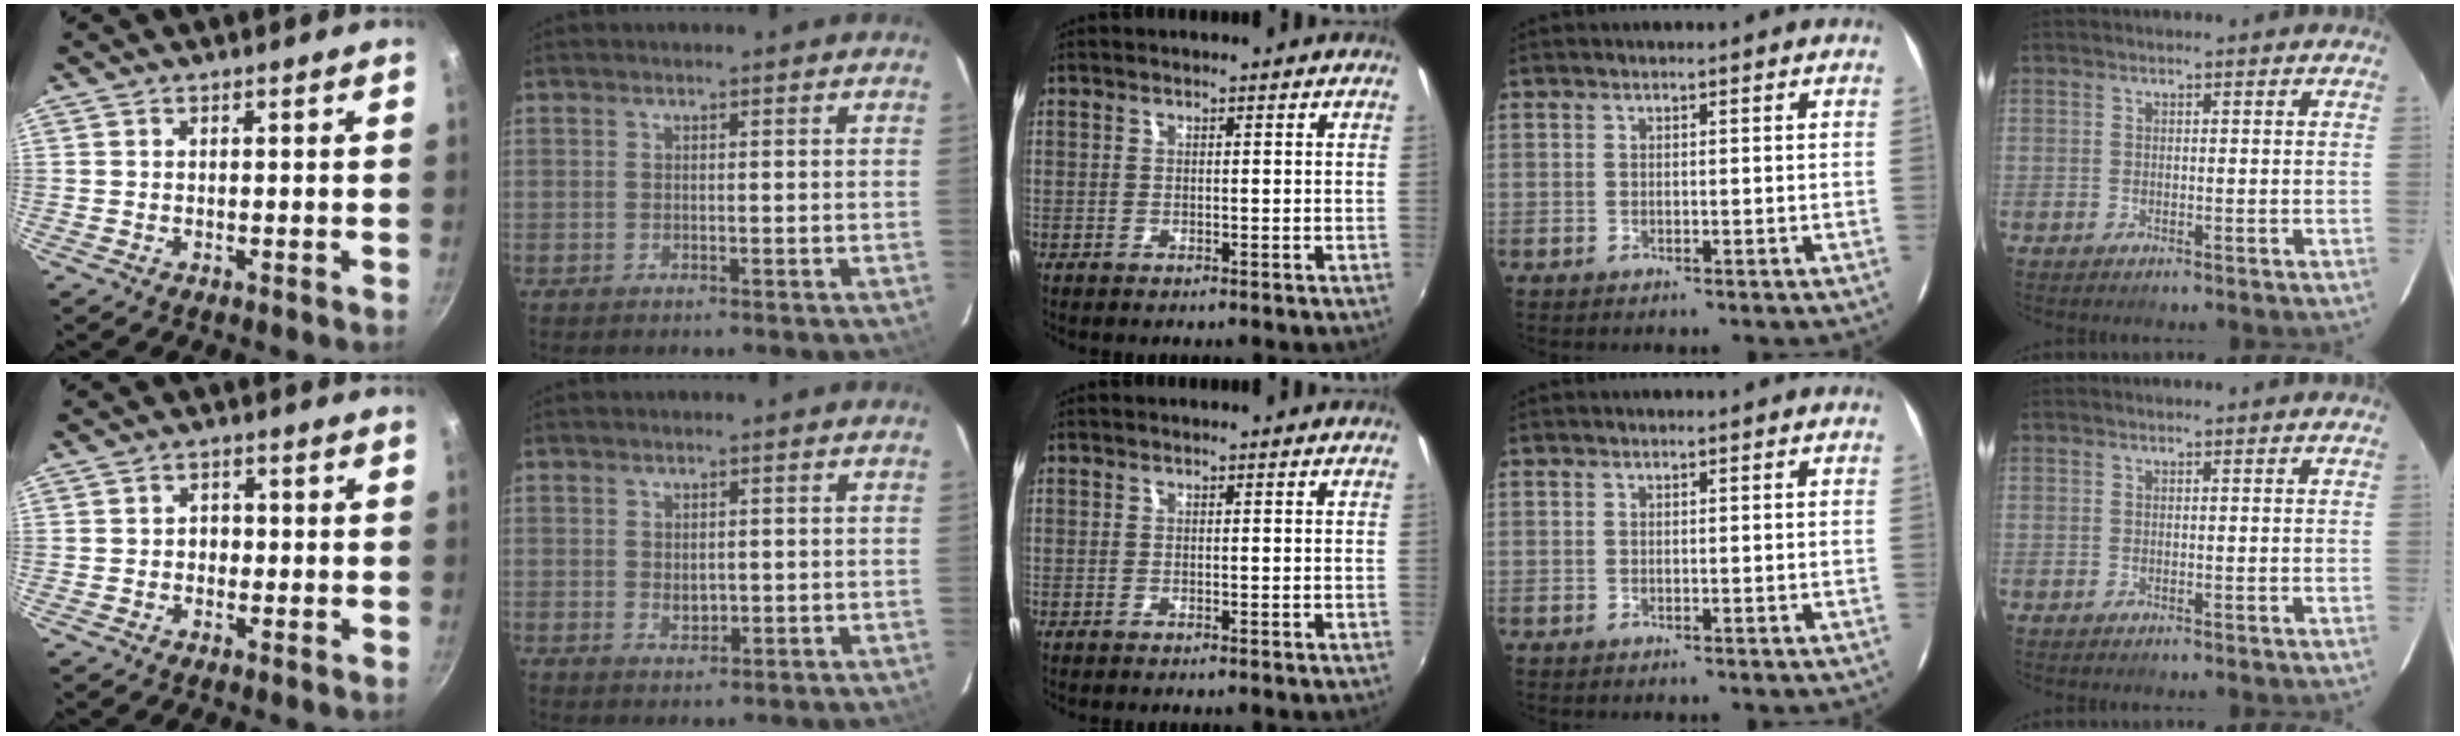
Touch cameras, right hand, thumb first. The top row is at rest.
{"thumb": {"total": 2.3, "force": [-0.4, 2.0, 1.1], "torque": [-0.002, 0.004, -0.008]}, "index": {"total": 2.5, "force": [0.0, 1.8, 1.7], "torque": [-0.027, -0.002, 0.004]}}